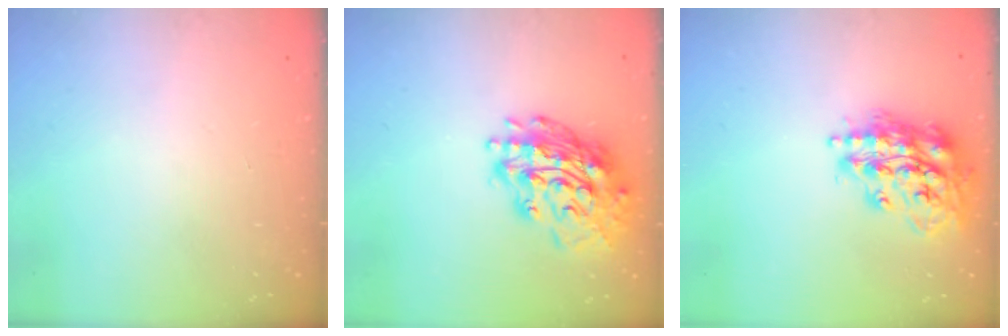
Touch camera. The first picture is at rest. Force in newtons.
{"total": 20.0, "press": 19.9, "slide": 2.0}
{"total": 17.7, "press": 17.6, "slide": 1.5}